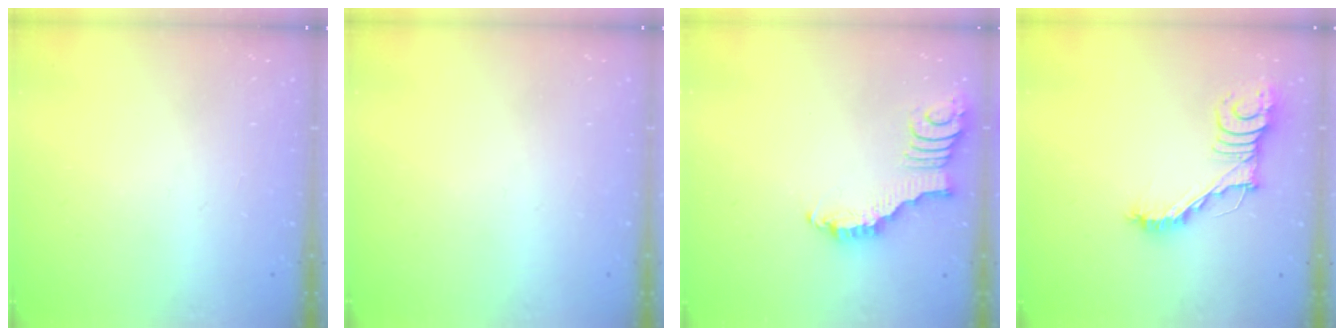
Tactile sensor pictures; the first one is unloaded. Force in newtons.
{"total": 0.0}
{"total": 2.9, "press": 2.9, "slide": 0.4}
{"total": 14.0, "press": 14.0, "slide": 0.4}